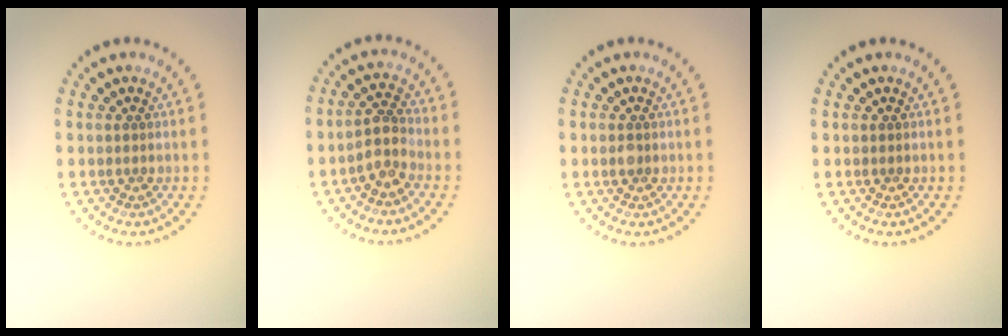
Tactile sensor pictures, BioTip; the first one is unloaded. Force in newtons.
{"total": 2.5, "press": 2.1, "slide": 1.4}
{"total": 1.0, "press": 1.0, "slide": 0.1}
{"total": 0.0}